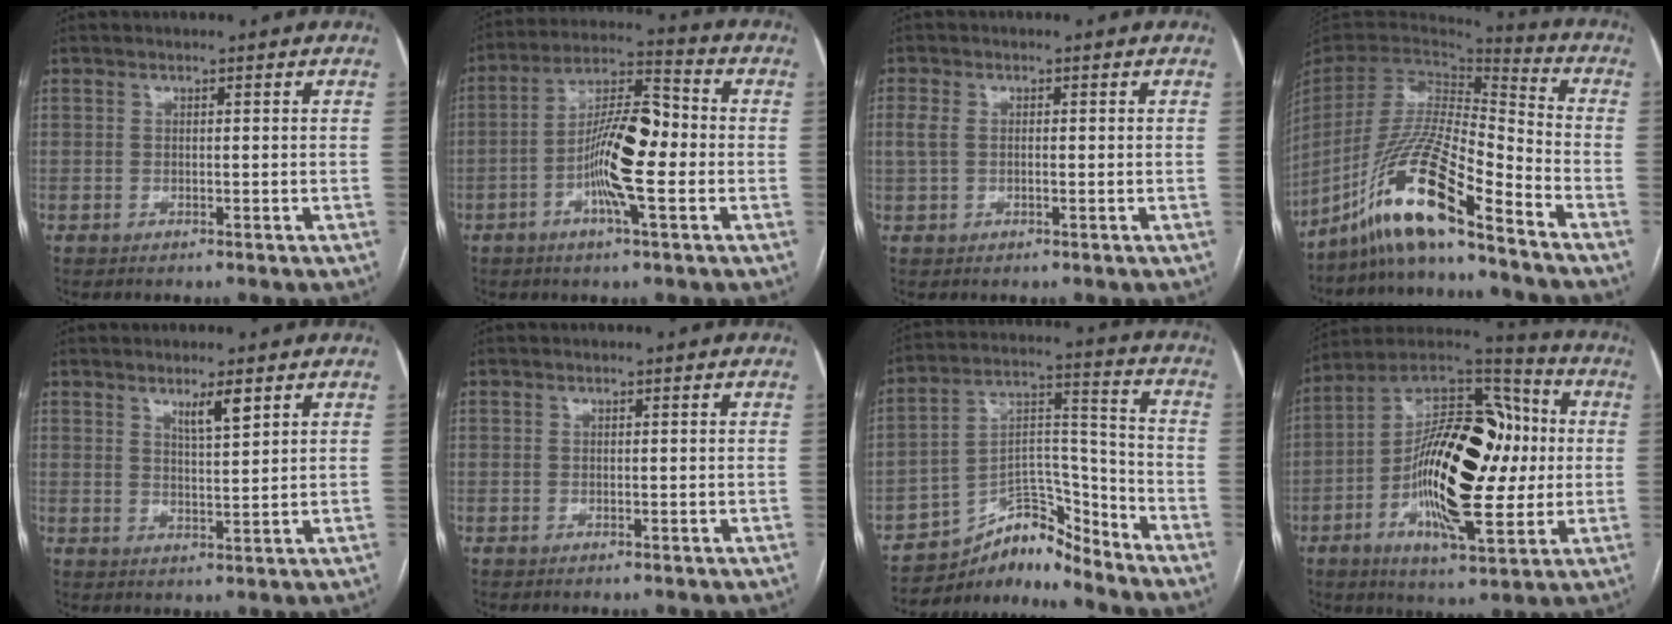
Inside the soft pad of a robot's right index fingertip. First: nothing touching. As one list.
[{"total": 12.2, "force": [-2.4, 2.1, 11.8], "torque": [-0.215, 0.015, -0.048]}, {"total": 3.0, "force": [0.3, 1.9, 2.4], "torque": [-0.069, 0.018, 0.006]}, {"total": 16.3, "force": [-11.9, 1.0, 11.1], "torque": [-0.219, -0.009, -0.224]}, {"total": 3.8, "force": [2.4, 0.4, 2.9], "torque": [-0.052, -0.005, 0.045]}, {"total": 0.0}, {"total": 9.8, "force": [-9.5, 2.3, 1.5], "torque": [-0.019, 0.062, -0.167]}, {"total": 23.1, "force": [-1.9, 8.5, 21.4], "torque": [-0.386, 0.024, -0.035]}]